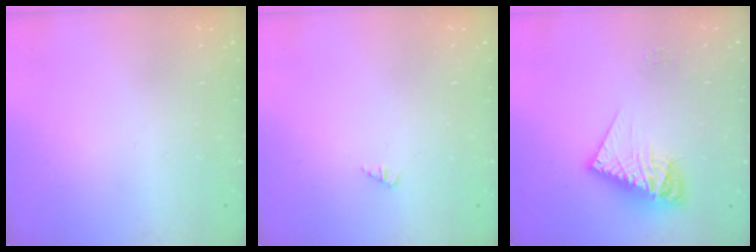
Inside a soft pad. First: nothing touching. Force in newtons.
{"total": 1.2, "press": 1.2, "slide": 0.2}
{"total": 13.0, "press": 13.0, "slide": 1.0}